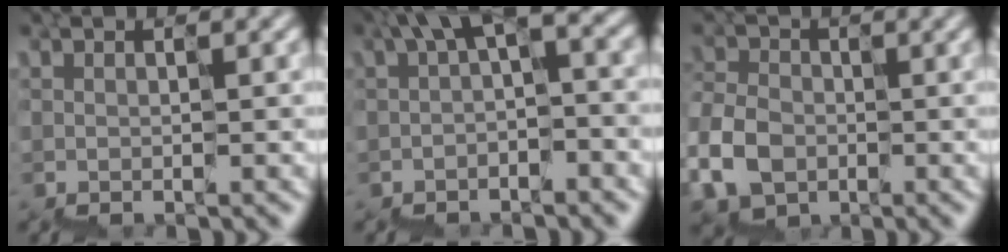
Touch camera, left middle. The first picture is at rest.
{"total": 4.1, "force": [0.9, 1.6, 3.7], "torque": [-0.065, 0.012, 0.006]}
{"total": 4.3, "force": [-3.0, 2.9, 0.8], "torque": [-0.038, -0.012, -0.062]}